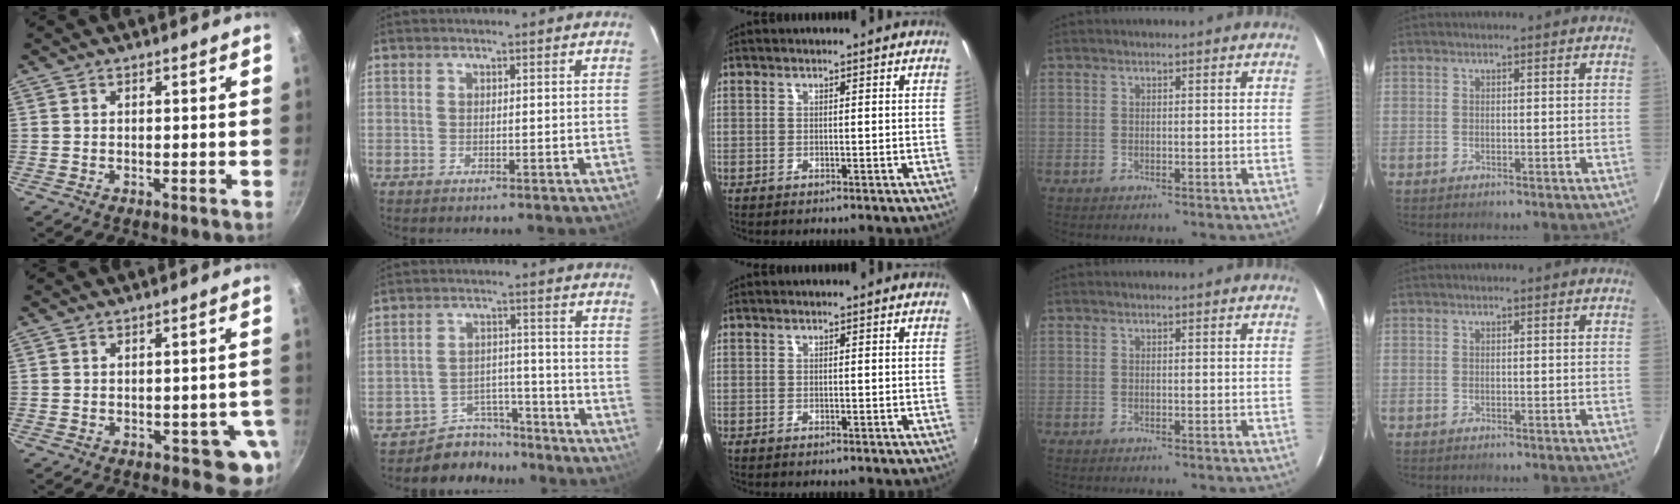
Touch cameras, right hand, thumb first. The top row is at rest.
{"thumb": {"total": 4.9, "force": [-1.0, 3.2, 3.5], "torque": [-0.010, 0.010, -0.009]}, "index": {"total": 7.7, "force": [-6.4, 4.2, -0.5], "torque": [0.002, 0.037, -0.096]}}